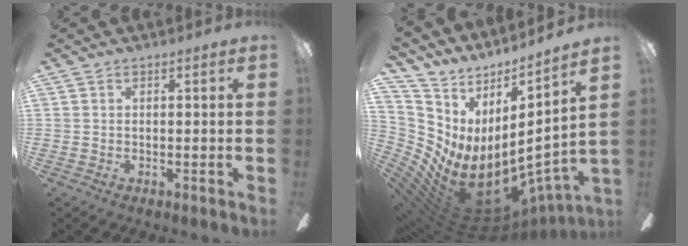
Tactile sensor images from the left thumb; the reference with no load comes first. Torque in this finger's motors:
{"motor_torque": [0.54, 0.36, 1.31, -1.46, 0.18]}